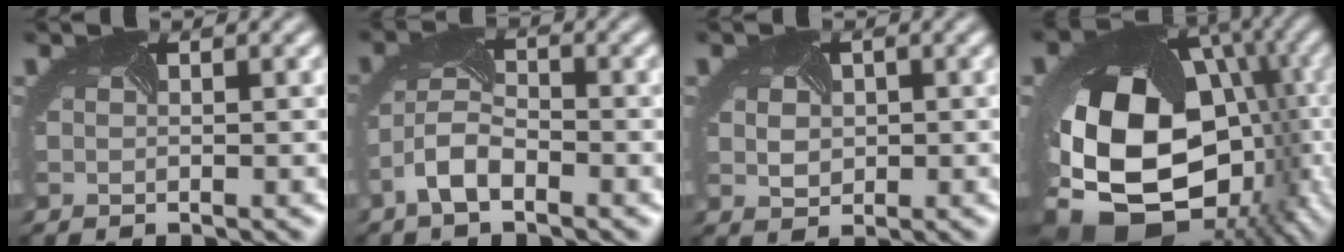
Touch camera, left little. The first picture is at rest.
{"total": 4.0, "force": [-2.5, 1.7, 2.7], "torque": [-0.061, 0.003, -0.056]}
{"total": 1.9, "force": [0.1, 1.7, 0.9], "torque": [-0.020, 0.003, 0.008]}
{"total": 18.7, "force": [-4.9, 13.6, 11.9], "torque": [-0.225, -0.035, -0.064]}